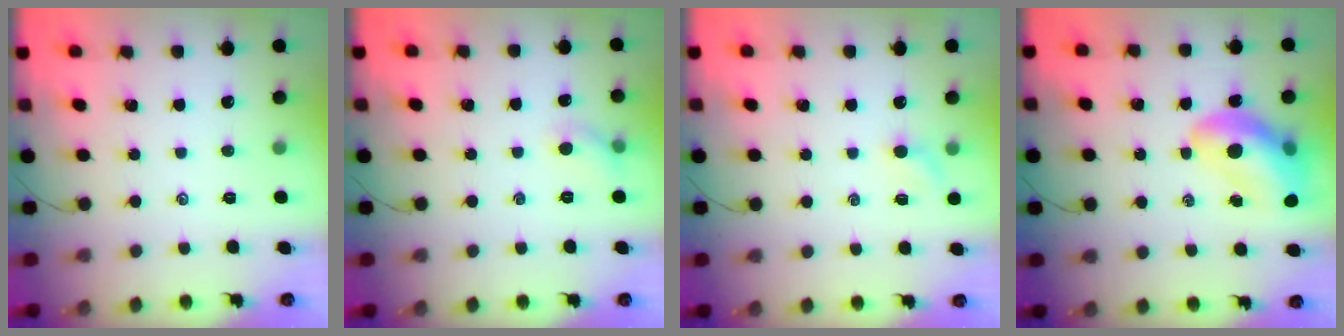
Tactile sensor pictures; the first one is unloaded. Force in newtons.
{"total": 4.7, "press": 4.5, "slide": 1.2}
{"total": 3.5, "press": 3.4, "slide": 0.9}
{"total": 14.6, "press": 14.0, "slide": 3.9}